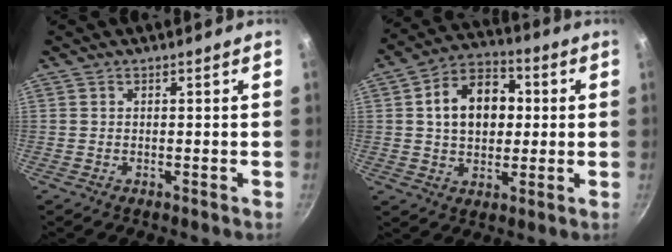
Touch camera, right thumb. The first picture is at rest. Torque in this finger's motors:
{"motor_torque": [-0.73, 1.21, 0.19, 0.29, 0.24]}